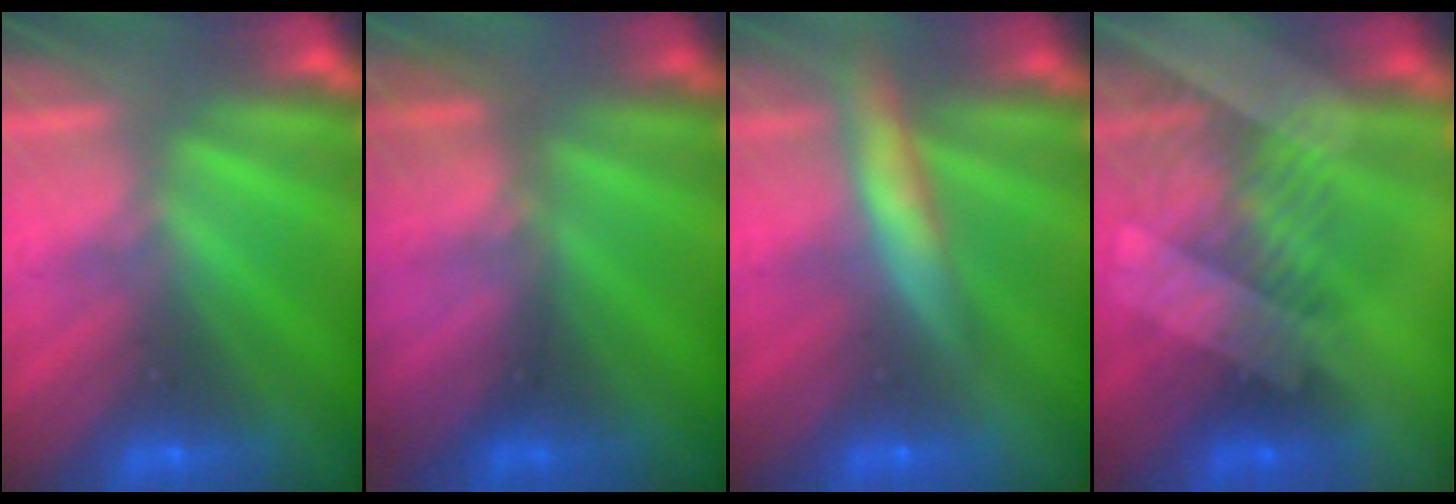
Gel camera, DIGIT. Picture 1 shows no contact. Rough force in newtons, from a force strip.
{"total": 2.7}
{"total": 9.4}
{"total": 3.2}